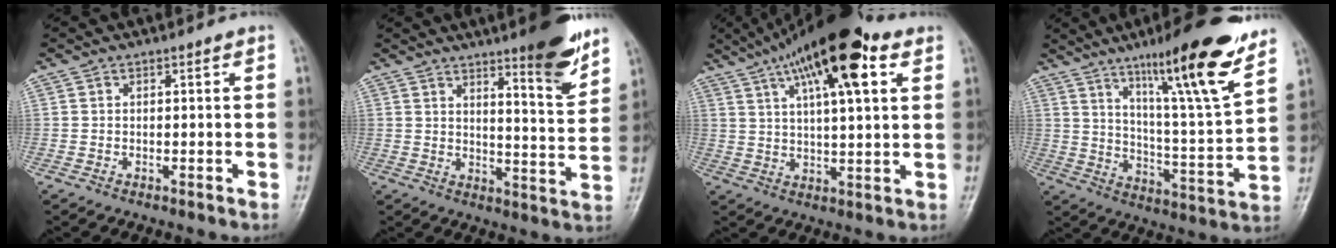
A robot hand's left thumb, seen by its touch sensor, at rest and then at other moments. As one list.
[{"total": 10.7, "force": [7.3, 1.6, 7.6], "torque": [-0.087, -0.056, 0.107]}, {"total": 18.9, "force": [9.2, 5.9, 15.4], "torque": [-0.238, -0.002, 0.147]}, {"total": 20.0, "force": [13.0, 2.3, 15.1], "torque": [-0.207, -0.072, 0.206]}]